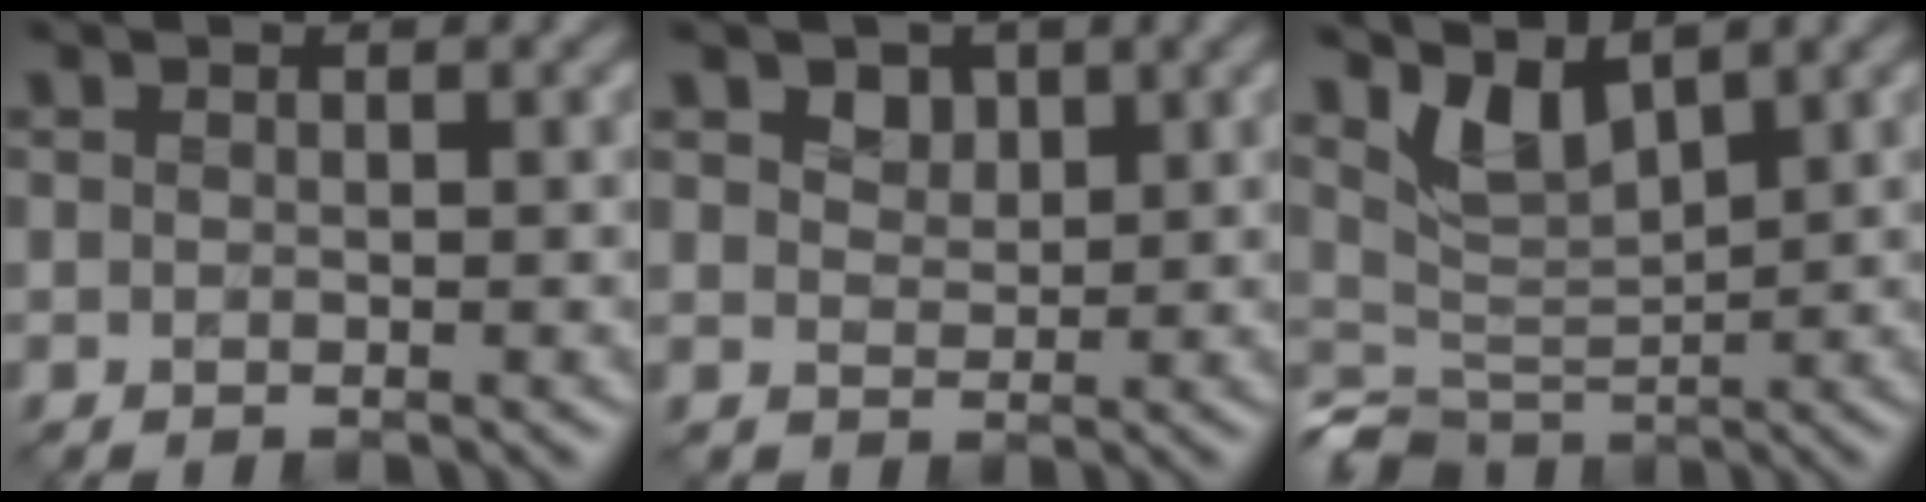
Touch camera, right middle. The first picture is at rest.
{"total": 1.9, "force": [1.1, 1.4, 0.6], "torque": [-0.017, -0.010, 0.024]}
{"total": 3.2, "force": [1.7, 1.9, 1.9], "torque": [-0.041, -0.008, 0.038]}